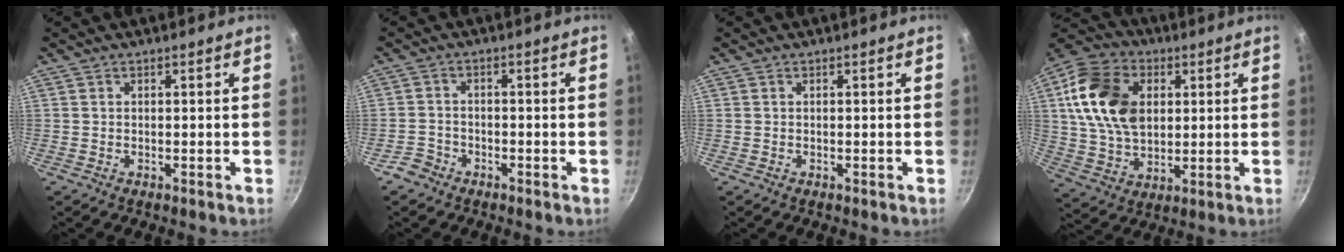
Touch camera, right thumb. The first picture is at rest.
{"total": 3.1, "force": [-2.3, 2.1, 0.5], "torque": [-0.005, 0.029, -0.041]}
{"total": 0.0}
{"total": 18.4, "force": [3.9, 13.0, 12.4], "torque": [-0.209, -0.003, 0.067]}